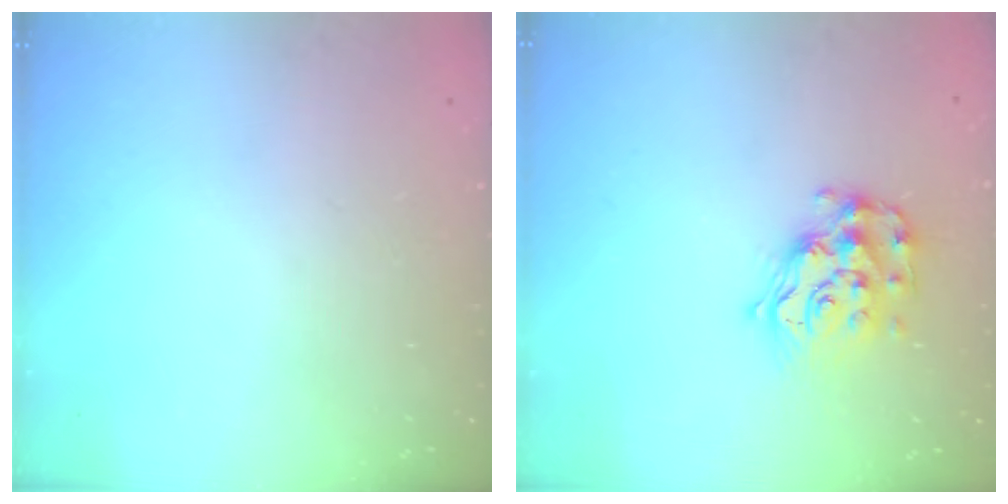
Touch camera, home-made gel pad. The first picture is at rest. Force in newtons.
{"total": 12.8, "press": 12.8, "slide": 0.6}